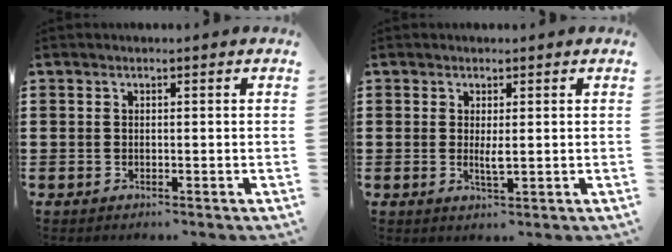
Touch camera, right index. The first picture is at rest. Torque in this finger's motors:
{"motor_torque": [0.03, 0.41, 0.44, 0.10]}